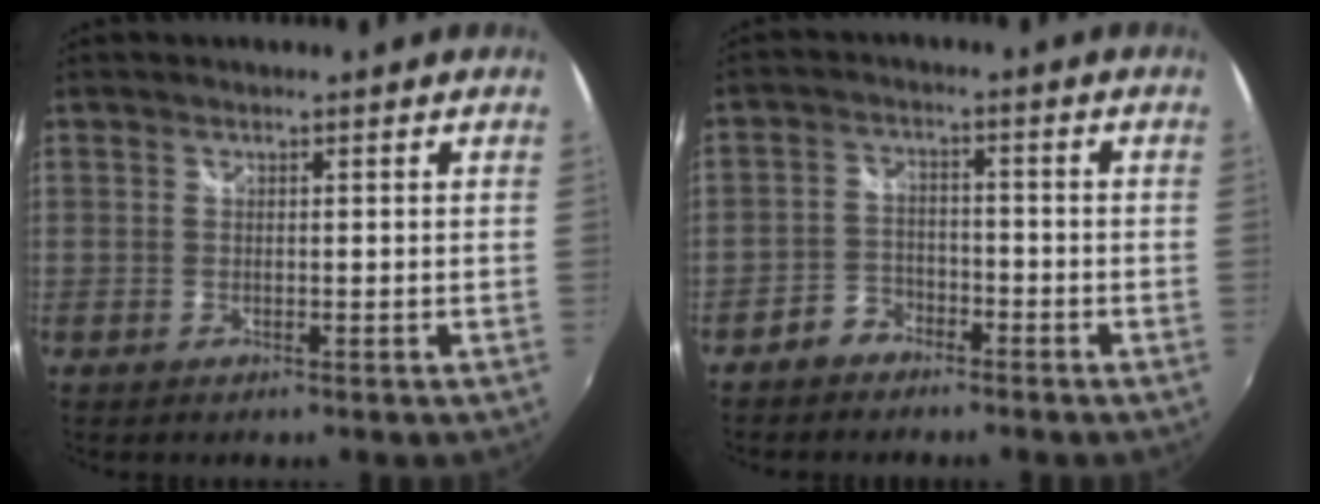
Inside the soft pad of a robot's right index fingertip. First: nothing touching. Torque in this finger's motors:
{"motor_torque": [0.78, -0.45, 0.02, 0.01]}